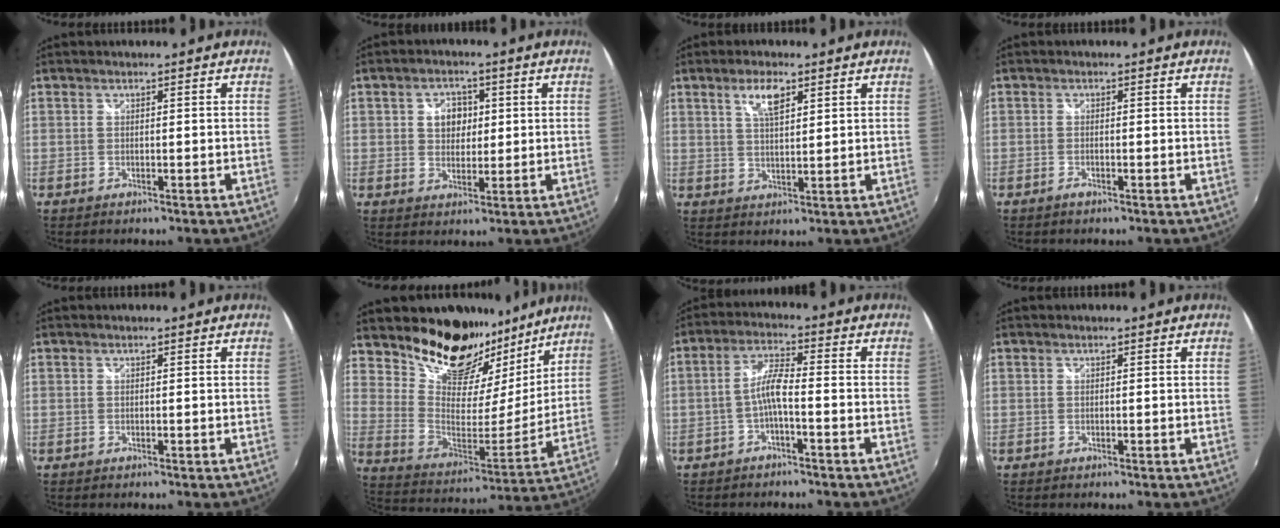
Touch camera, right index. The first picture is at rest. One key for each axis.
{"total": 5.5, "fx": 1.2, "fy": 4.3, "fz": 3.2, "tx": -0.046, "ty": 0.010, "tz": 0.022}
{"total": 5.1, "fx": 2.8, "fy": 1.8, "fz": 3.9, "tx": -0.070, "ty": 0.004, "tz": 0.051}
{"total": 1.0, "fx": -0.7, "fy": 0.3, "fz": 0.6, "tx": -0.012, "ty": -0.001, "tz": -0.013}
{"total": 0.0}
{"total": 23.4, "fx": 17.5, "fy": 11.8, "fz": 10.1, "tx": -0.200, "ty": 0.010, "tz": 0.301}
{"total": 4.6, "fx": -1.9, "fy": 0.7, "fz": 4.2, "tx": -0.090, "ty": 0.011, "tz": -0.036}
{"total": 0.0}